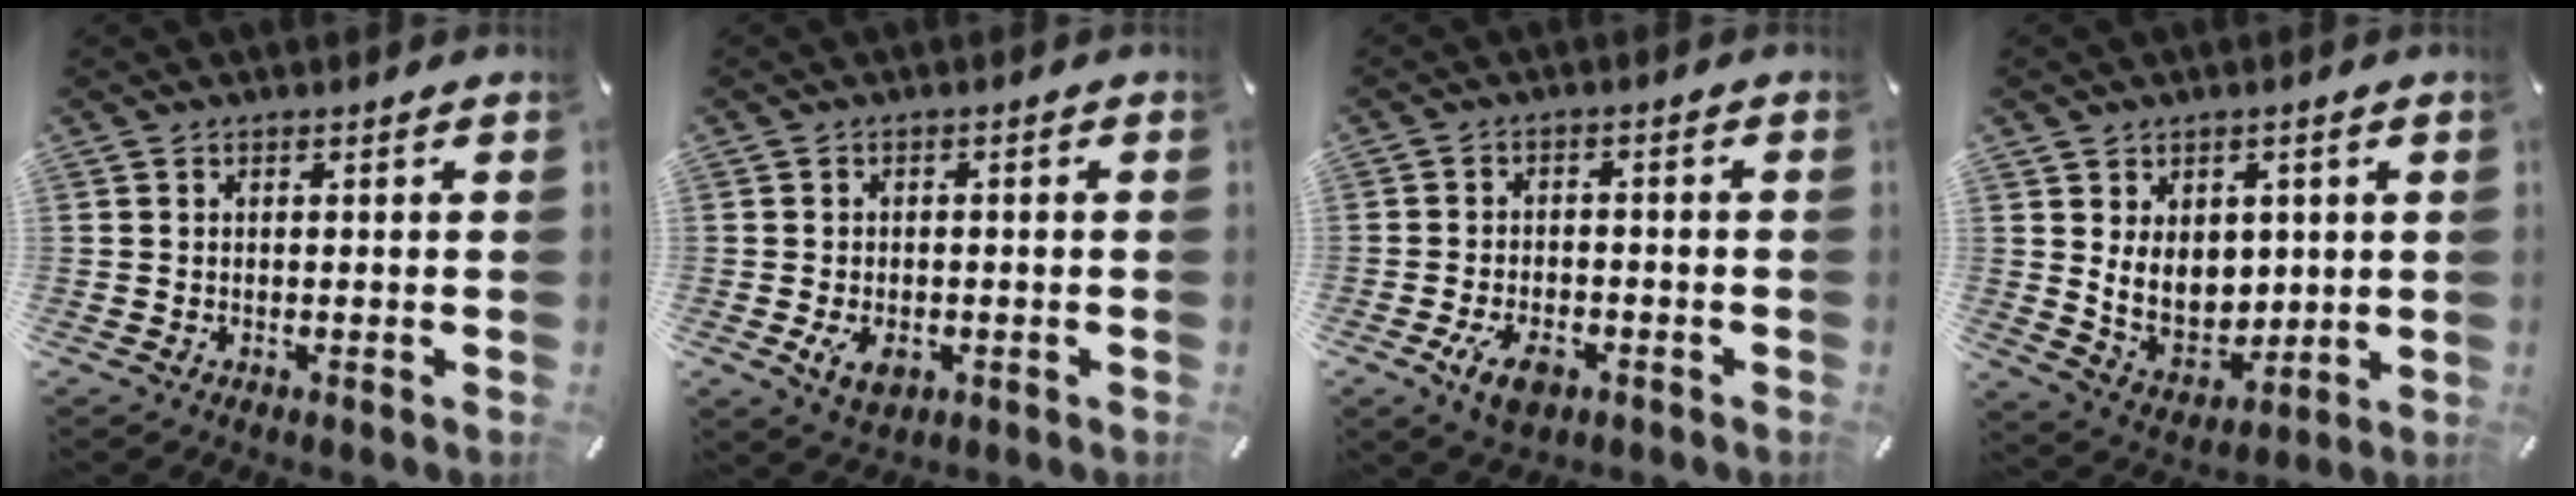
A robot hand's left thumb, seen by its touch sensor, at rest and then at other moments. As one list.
[{"total": 4.2, "force": [-1.3, 2.9, 2.7], "torque": [-0.052, -0.001, -0.025]}, {"total": 6.6, "force": [-3.1, 3.8, 4.4], "torque": [-0.078, 0.011, -0.056]}, {"total": 9.1, "force": [2.9, 7.4, 4.6], "torque": [-0.087, -0.020, 0.055]}]